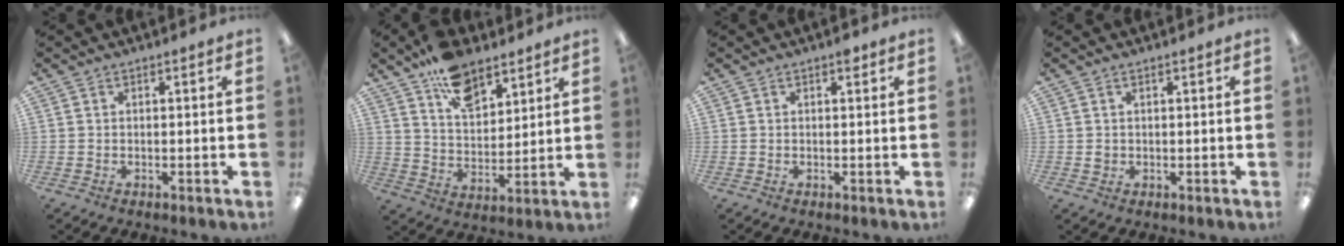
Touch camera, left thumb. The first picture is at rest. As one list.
[{"total": 12.3, "force": [8.7, 6.5, 5.8], "torque": [-0.092, -0.047, 0.159]}, {"total": 1.5, "force": [0.9, 0.6, 1.0], "torque": [-0.007, -0.003, 0.011]}, {"total": 1.1, "force": [0.4, 0.9, 0.5], "torque": [-0.012, 0.004, 0.006]}]